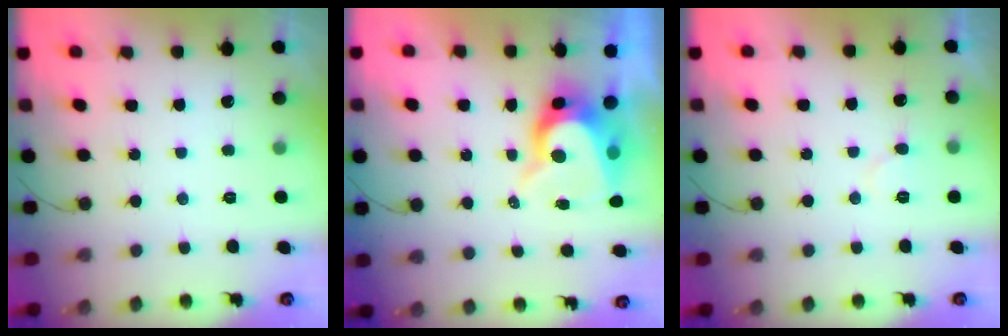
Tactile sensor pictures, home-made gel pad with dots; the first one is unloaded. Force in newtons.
{"total": 10.4, "press": 10.3, "slide": 1.0}
{"total": 4.9, "press": 4.9, "slide": 0.5}